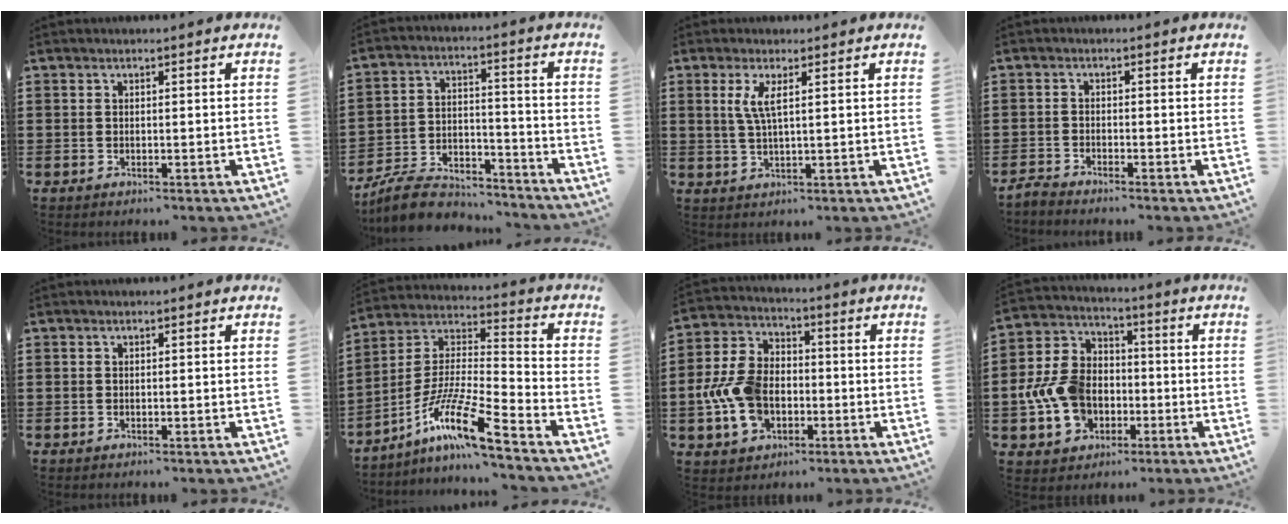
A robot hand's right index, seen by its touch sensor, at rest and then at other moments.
{"total": 7.9, "force": [-7.3, 2.0, 2.0], "torque": [-0.043, 0.020, -0.141]}
{"total": 3.7, "force": [1.2, 0.7, 3.4], "torque": [-0.073, 0.001, 0.019]}
{"total": 1.5, "force": [-1.5, 0.0, 0.0], "torque": [-0.006, 0.003, -0.031]}
{"total": 0.0}
{"total": 13.2, "force": [-9.4, 1.2, 9.2], "torque": [-0.185, 0.002, -0.183]}
{"total": 10.1, "force": [-2.1, 7.5, 6.5], "torque": [-0.175, 0.010, -0.043]}
{"total": 10.2, "force": [-2.2, 8.4, 5.3], "torque": [-0.156, 0.018, -0.044]}